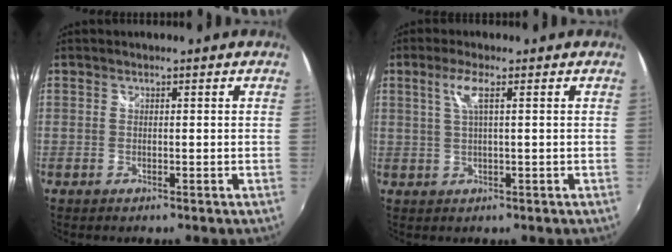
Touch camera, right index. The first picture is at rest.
{"total": 3.4, "force": [1.1, -0.1, 3.2], "torque": [-0.065, 0.001, 0.024]}